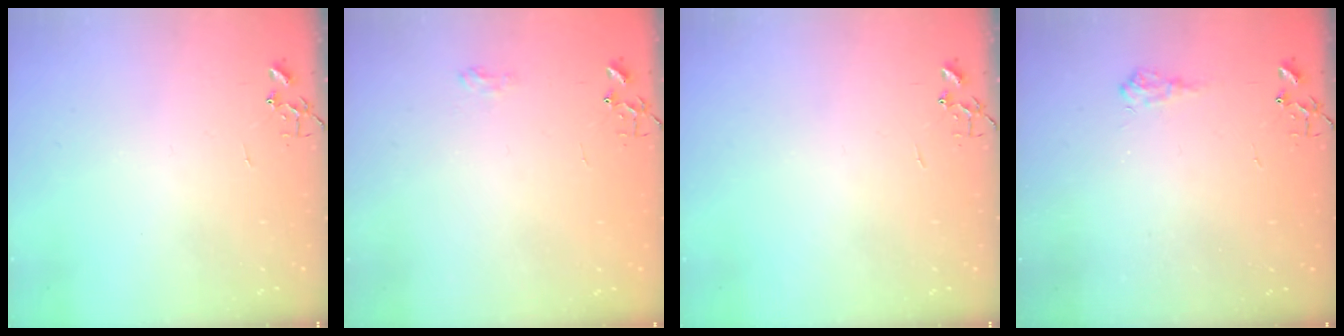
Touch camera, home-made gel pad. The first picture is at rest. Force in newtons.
{"total": 6.5, "press": 6.5, "slide": 0.6}
{"total": 0.0}
{"total": 6.2, "press": 6.2, "slide": 0.9}